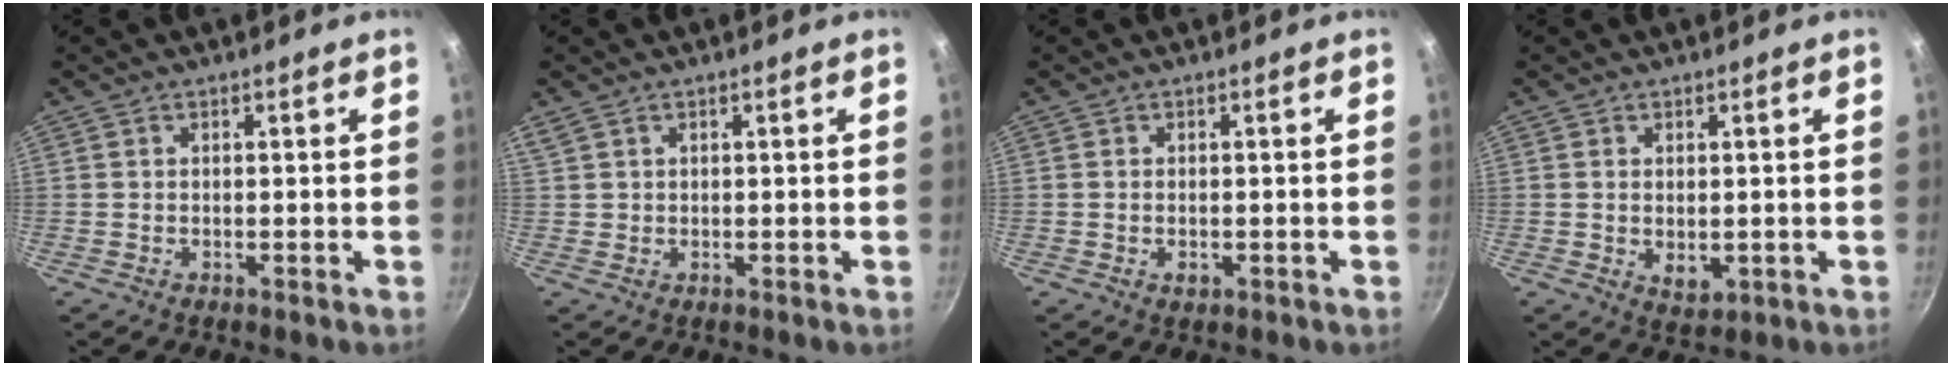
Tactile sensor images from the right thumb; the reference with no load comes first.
{"total": 1.8, "force": [1.1, 1.1, 0.9], "torque": [-0.017, 0.005, 0.026]}
{"total": 1.5, "force": [-0.4, 1.0, 1.0], "torque": [-0.016, -0.001, -0.006]}
{"total": 3.4, "force": [0.0, 2.3, 2.6], "torque": [-0.040, -0.012, 0.003]}